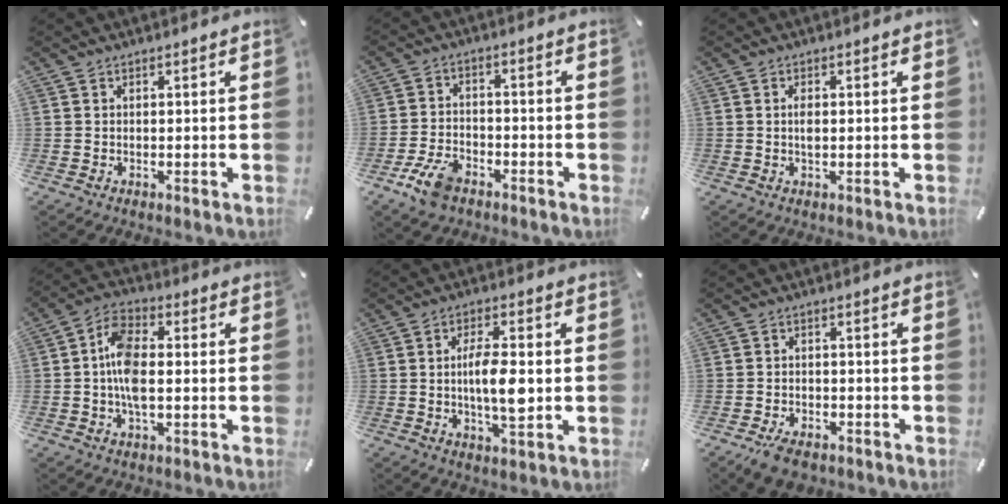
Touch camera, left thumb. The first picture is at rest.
{"total": 8.0, "force": [-4.8, 4.3, 4.7], "torque": [-0.106, 0.017, -0.091]}
{"total": 1.9, "force": [0.1, 0.8, 1.7], "torque": [-0.034, 0.001, 0.000]}
{"total": 9.0, "force": [-1.2, 4.6, 7.6], "torque": [-0.161, 0.002, -0.021]}
{"total": 8.4, "force": [-0.5, 2.9, 7.9], "torque": [-0.149, -0.003, -0.014]}
{"total": 5.0, "force": [-3.6, 2.5, 2.3], "torque": [-0.053, 0.017, -0.070]}